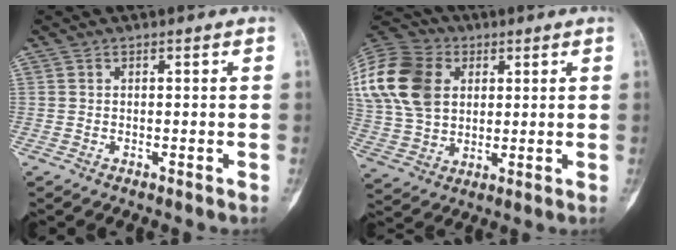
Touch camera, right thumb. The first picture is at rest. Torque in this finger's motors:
{"motor_torque": [0.94, 1.84, 1.43, 0.20, 0.47]}